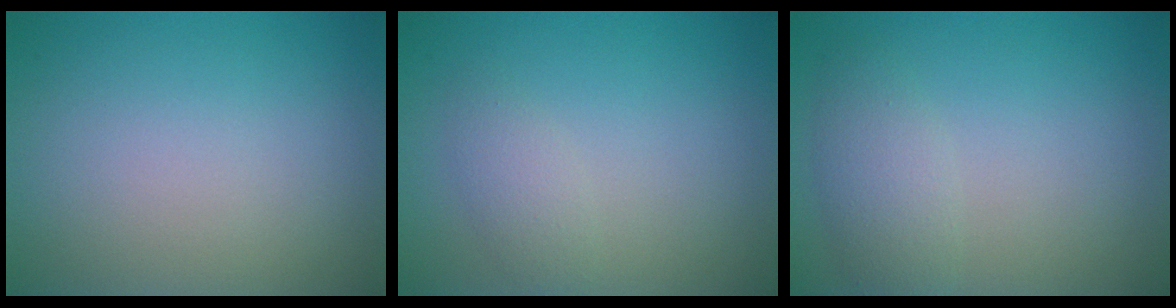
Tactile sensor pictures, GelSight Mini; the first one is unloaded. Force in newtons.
{"total": 1.6, "press": 1.6, "slide": 0.1}
{"total": 2.4, "press": 2.4, "slide": 0.1}